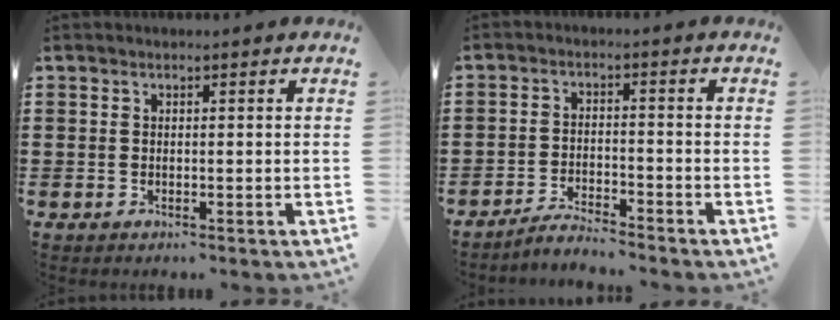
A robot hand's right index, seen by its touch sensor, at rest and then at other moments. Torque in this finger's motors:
{"motor_torque": [0.02, 1.05, -1.05, -0.06]}